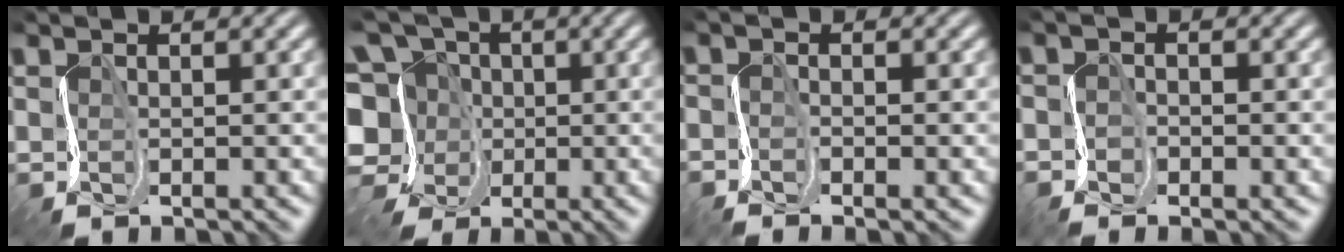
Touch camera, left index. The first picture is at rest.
{"total": 9.0, "force": [-4.9, 7.1, 2.6], "torque": [-0.059, 0.000, -0.098]}
{"total": 1.5, "force": [-1.5, -0.4, -0.1], "torque": [0.019, -0.010, -0.039]}
{"total": 1.9, "force": [-1.9, 0.4, 0.1], "torque": [0.013, -0.012, -0.034]}